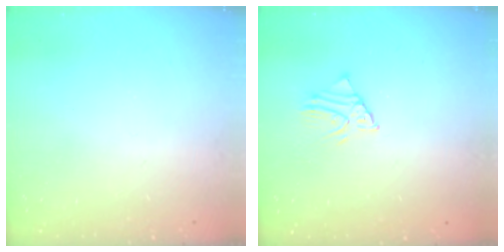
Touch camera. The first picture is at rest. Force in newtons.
{"total": 2.6, "press": 2.6, "slide": 0.2}